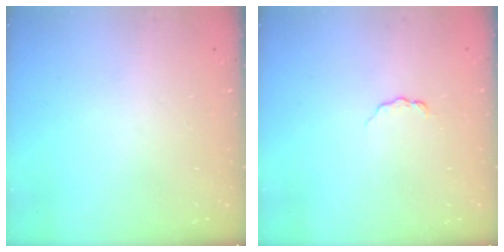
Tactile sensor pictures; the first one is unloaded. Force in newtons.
{"total": 3.8, "press": 3.8, "slide": 0.4}